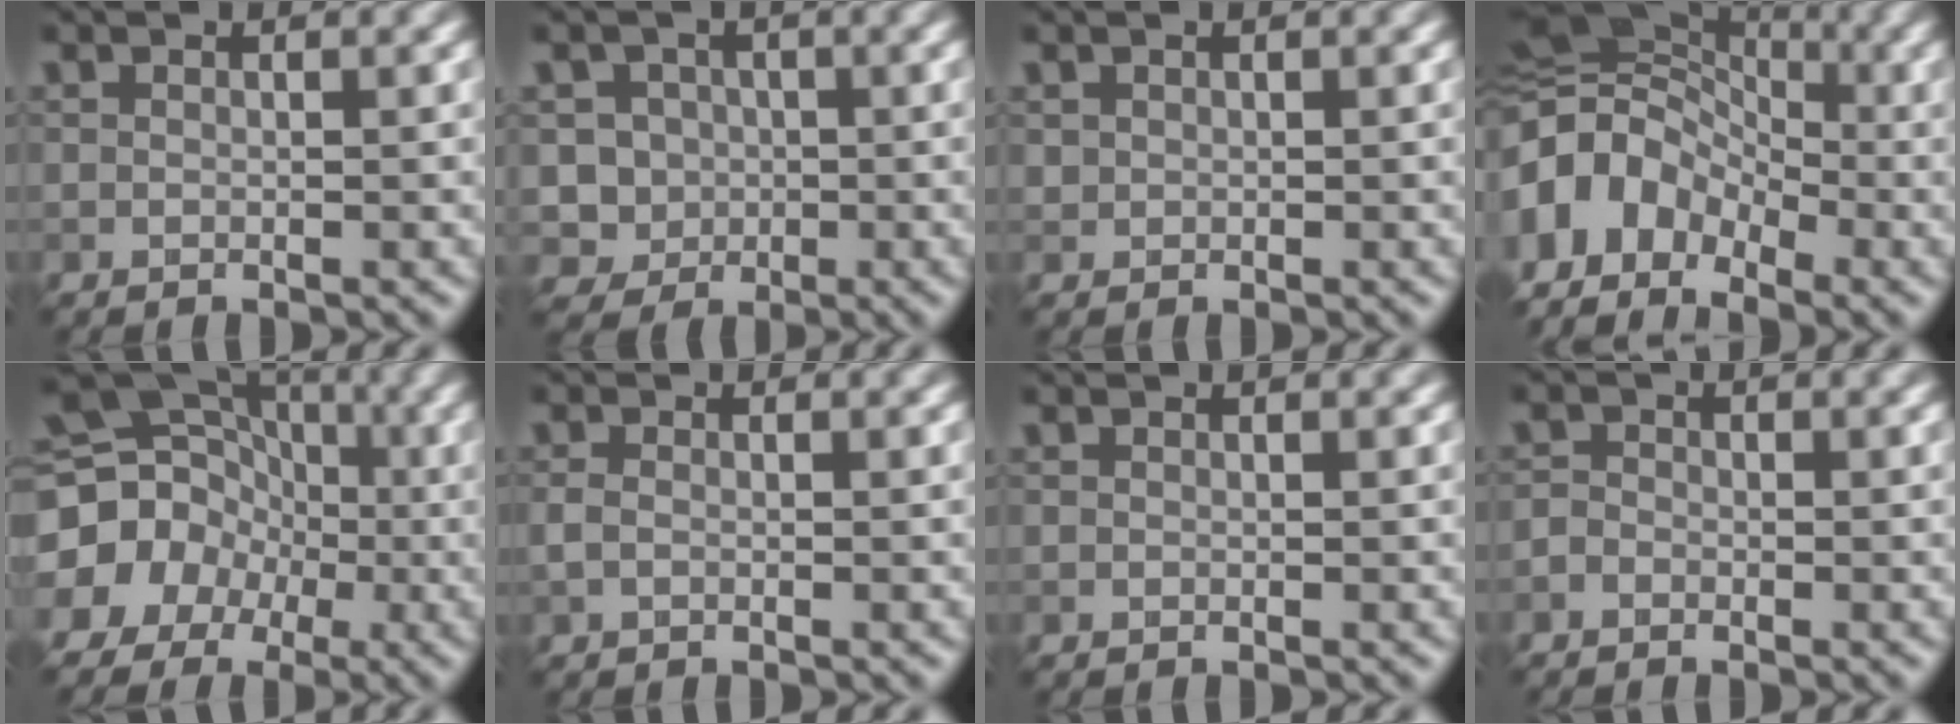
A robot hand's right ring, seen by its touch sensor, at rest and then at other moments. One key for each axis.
{"total": 3.0, "fx": -0.3, "fy": 2.9, "fz": 0.6, "tx": 0.003, "ty": -0.001, "tz": -0.014}
{"total": 0.5, "fx": 0.2, "fy": 0.5, "fz": 0.0, "tx": 0.004, "ty": -0.003, "tz": 0.008}
{"total": 8.5, "fx": -3.9, "fy": 6.2, "fz": 4.4, "tx": -0.076, "ty": 0.001, "tz": -0.081}
{"total": 16.0, "fx": -3.6, "fy": 14.9, "fz": 4.7, "tx": -0.129, "ty": -0.003, "tz": -0.085}
{"total": 0.9, "fx": -0.3, "fy": 0.6, "fz": 0.7, "tx": -0.018, "ty": -0.001, "tz": -0.009}
{"total": 0.0}
{"total": 1.0, "fx": -0.8, "fy": 0.5, "fz": 0.3, "tx": -0.003, "ty": 0.001, "tz": -0.019}